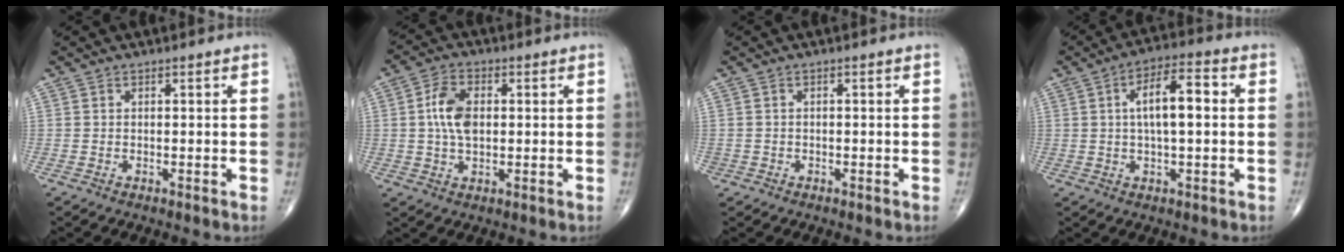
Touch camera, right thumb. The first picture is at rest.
{"total": 7.2, "force": [0.7, 4.3, 5.8], "torque": [-0.107, 0.007, 0.009]}
{"total": 0.8, "force": [-0.4, 0.7, 0.0], "torque": [0.010, 0.006, -0.009]}
{"total": 9.5, "force": [1.1, 3.3, 8.8], "torque": [-0.143, 0.021, 0.011]}